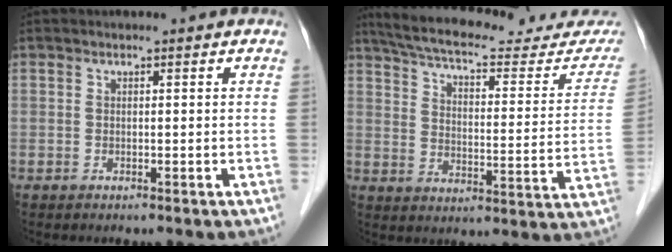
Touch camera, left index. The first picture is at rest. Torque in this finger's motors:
{"motor_torque": [0.93, -1.21, 0.05, 0.01]}